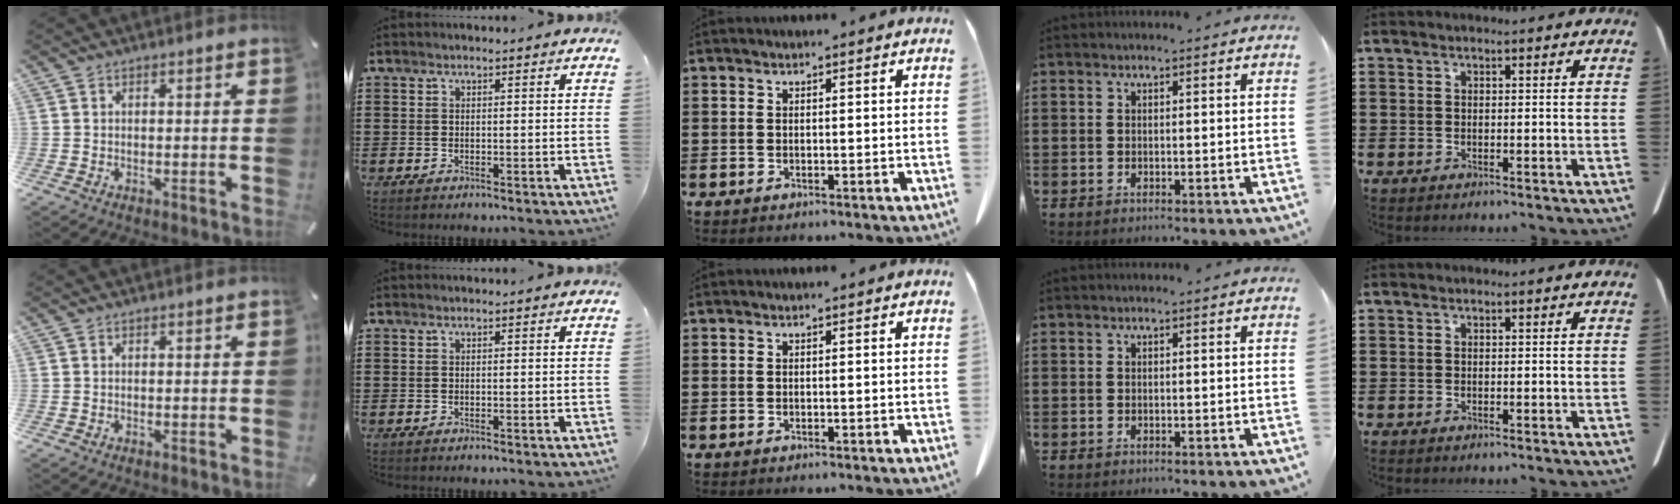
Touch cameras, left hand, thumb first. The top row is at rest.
{}